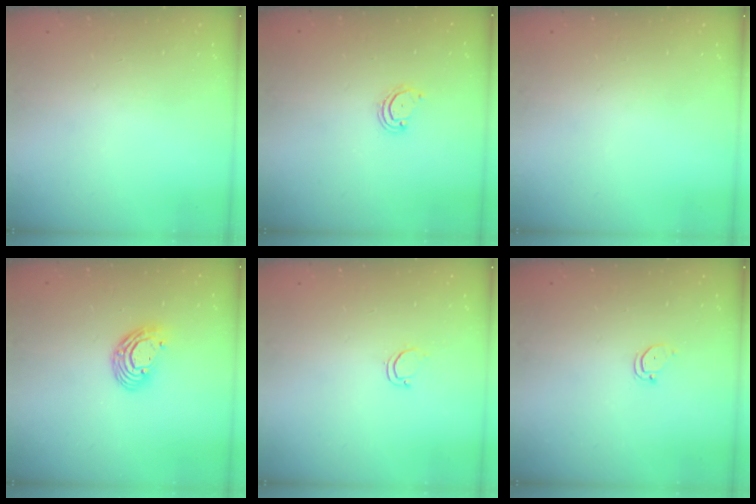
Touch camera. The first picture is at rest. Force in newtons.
{"total": 2.8, "press": 2.8, "slide": 0.2}
{"total": 0.0}
{"total": 8.4, "press": 8.3, "slide": 1.5}
{"total": 2.8, "press": 2.8, "slide": 0.2}
{"total": 2.4, "press": 2.4, "slide": 0.2}